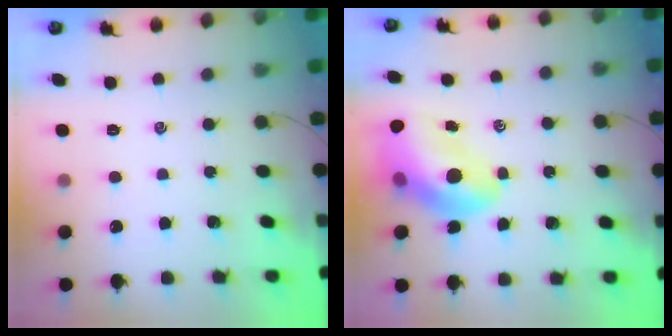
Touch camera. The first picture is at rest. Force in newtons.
{"total": 14.9, "press": 14.3, "slide": 4.4}